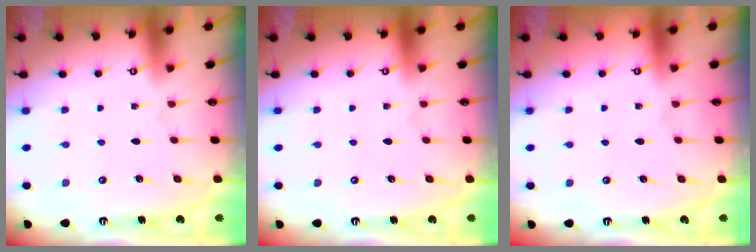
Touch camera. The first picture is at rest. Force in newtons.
{"total": 0.0}
{"total": 0.0}